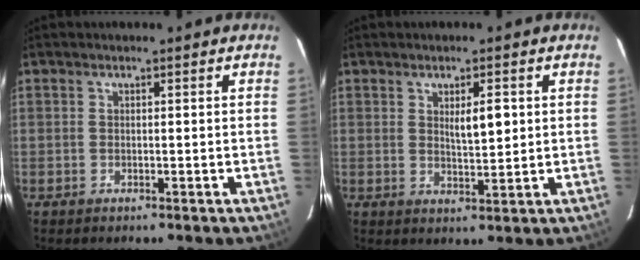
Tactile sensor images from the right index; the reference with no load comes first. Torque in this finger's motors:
{"motor_torque": [0.57, 0.19, 0.10, 0.06]}